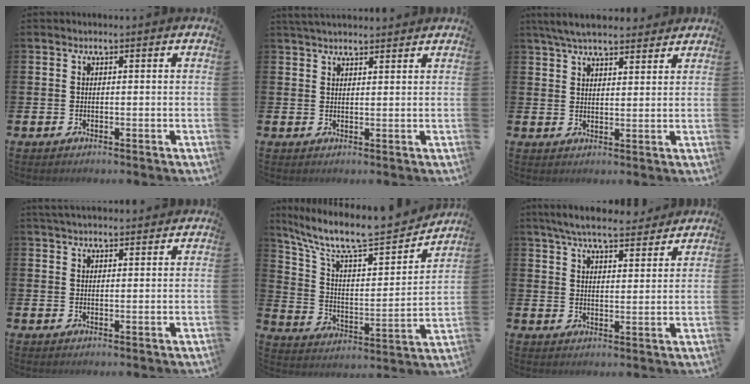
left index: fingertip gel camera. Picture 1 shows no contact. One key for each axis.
{"total": 2.8, "fx": 2.7, "fy": 0.5, "fz": 0.7, "tx": -0.016, "ty": -0.007, "tz": 0.049}
{"total": 5.7, "fx": 5.2, "fy": 1.3, "fz": 1.8, "tx": -0.045, "ty": -0.013, "tz": 0.097}
{"total": 2.8, "fx": 2.7, "fy": 0.5, "fz": 0.6, "tx": -0.014, "ty": -0.006, "tz": 0.050}
{"total": 10.0, "fx": 8.6, "fy": 2.4, "fz": 4.4, "tx": -0.121, "ty": -0.061, "tz": 0.144}
{"total": 6.5, "fx": 6.1, "fy": 1.1, "fz": 1.9, "tx": -0.045, "ty": -0.029, "tz": 0.107}